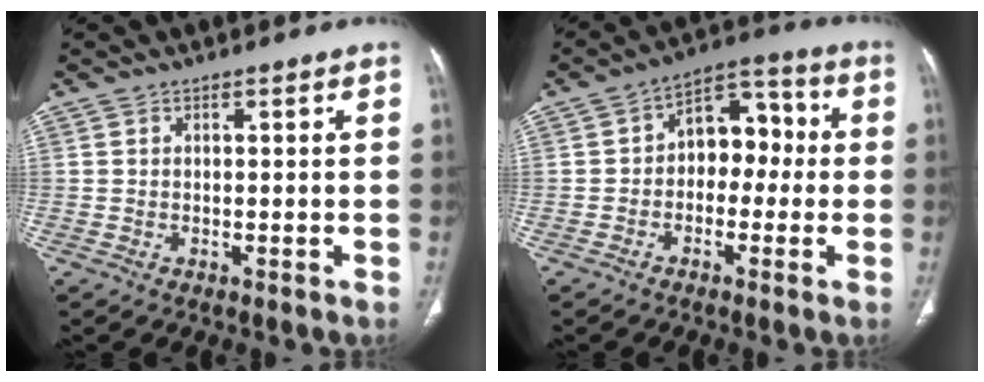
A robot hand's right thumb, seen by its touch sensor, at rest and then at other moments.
{"total": 9.5, "force": [-0.5, 6.7, 6.8], "torque": [-0.057, 0.041, -0.024]}